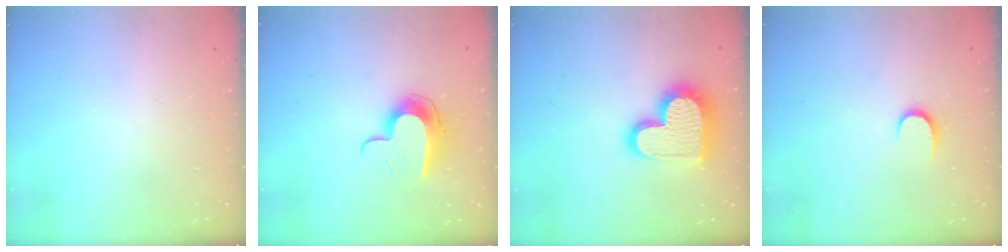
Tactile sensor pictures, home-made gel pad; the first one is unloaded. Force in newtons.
{"total": 10.6, "press": 10.5, "slide": 0.4}
{"total": 18.6, "press": 18.5, "slide": 1.5}
{"total": 6.6, "press": 6.6, "slide": 0.7}